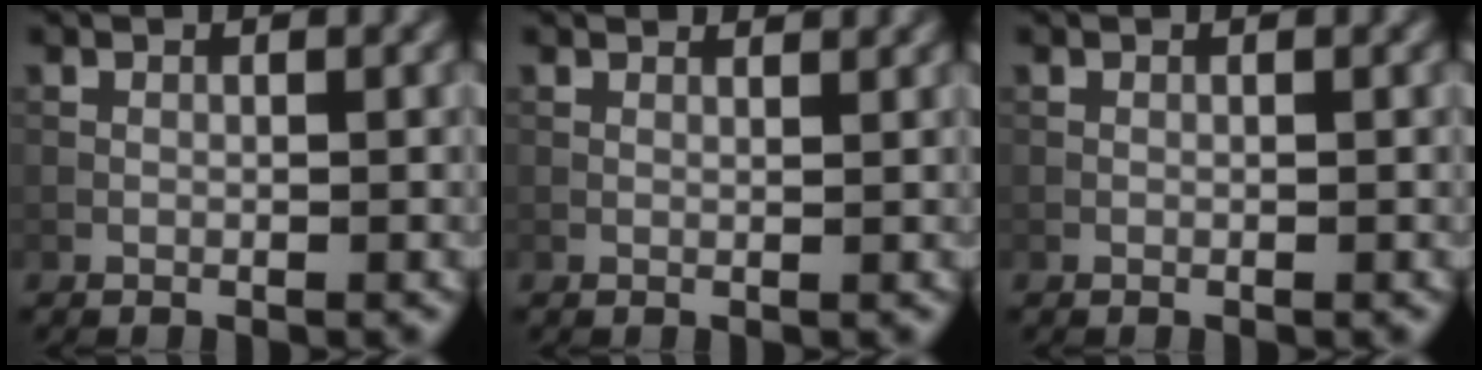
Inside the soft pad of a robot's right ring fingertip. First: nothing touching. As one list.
[{"total": 1.5, "force": [1.4, 0.1, 0.5], "torque": [-0.017, -0.003, 0.013]}, {"total": 0.0}]